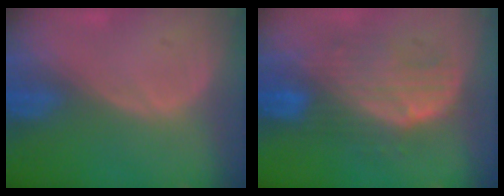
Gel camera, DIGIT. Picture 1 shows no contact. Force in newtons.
{"total": 9.2, "press": 8.4, "slide": 3.7}